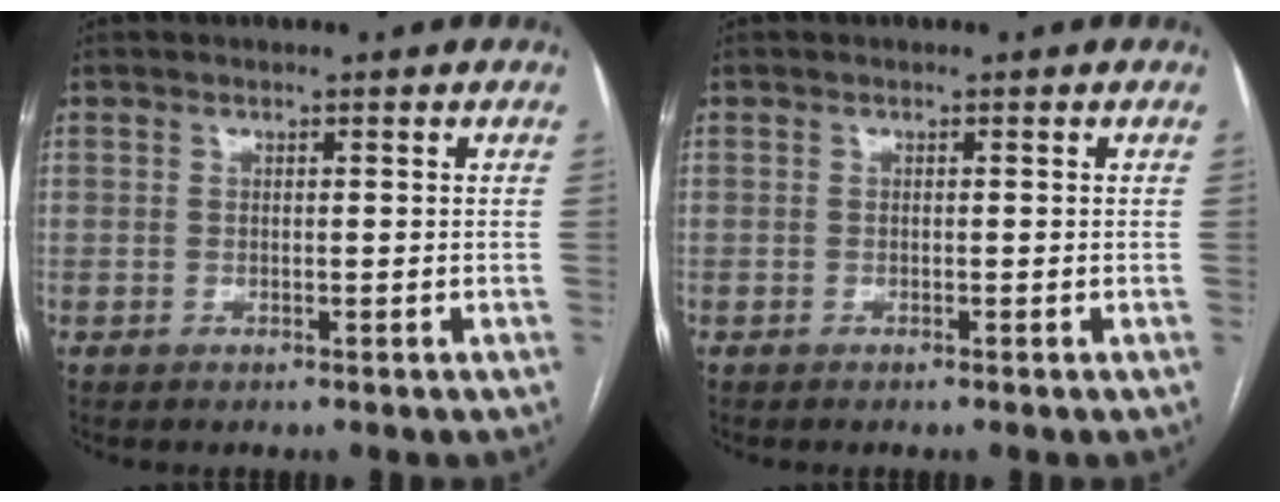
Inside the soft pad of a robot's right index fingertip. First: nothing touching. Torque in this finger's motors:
{"motor_torque": [-0.26, -0.06, -0.03, 0.01]}